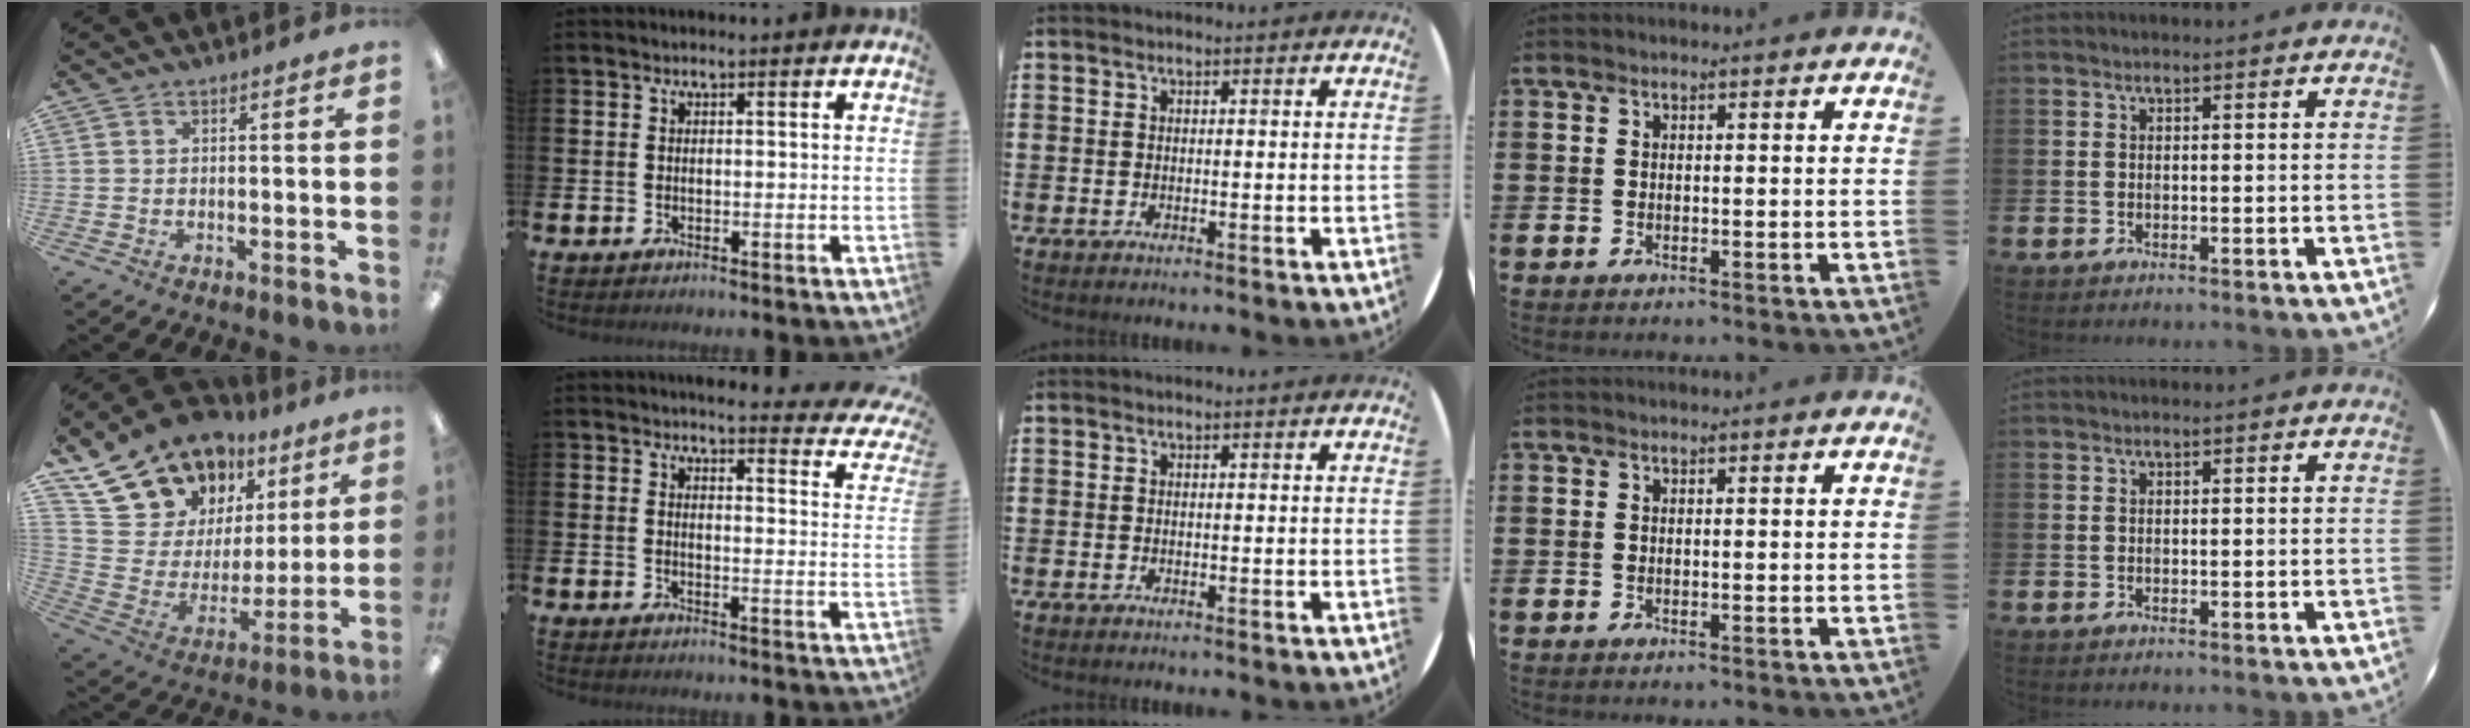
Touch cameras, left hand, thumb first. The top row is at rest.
{"thumb": {"total": 18.0, "force": [14.0, 10.7, 4.0], "torque": [-0.093, -0.099, 0.273]}, "index": {"total": 3.4, "force": [3.3, 0.5, 0.6], "torque": [-0.011, -0.029, 0.052]}}